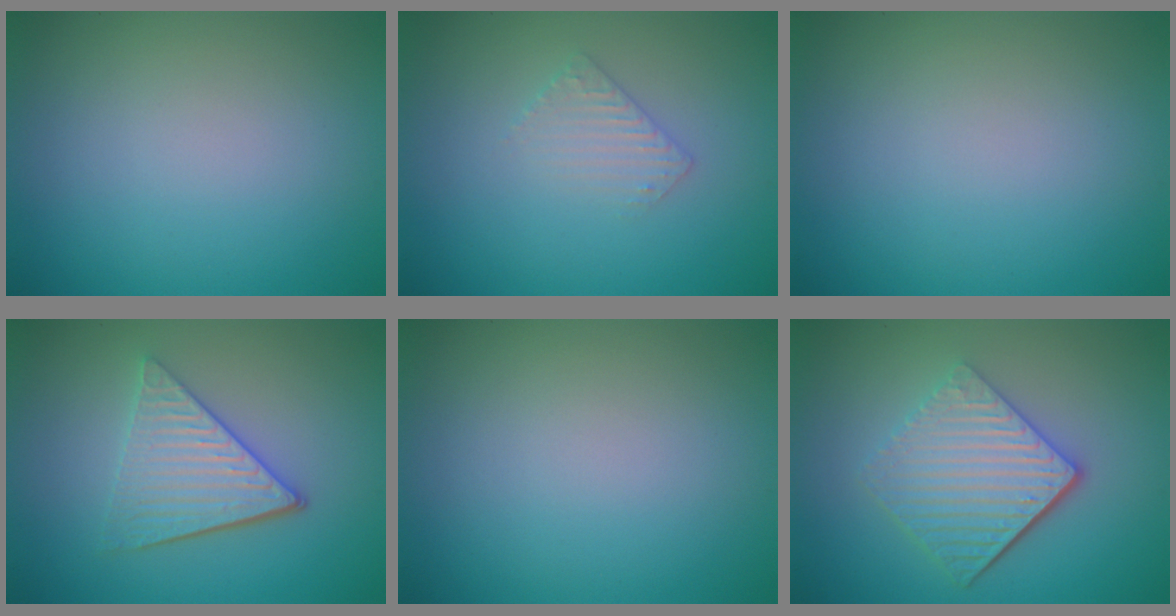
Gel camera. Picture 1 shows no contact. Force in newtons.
{"total": 1.6, "press": 1.6, "slide": 0.4}
{"total": 0.0}
{"total": 4.5, "press": 3.5, "slide": 2.8}
{"total": 0.0}
{"total": 5.7, "press": 4.0, "slide": 4.0}